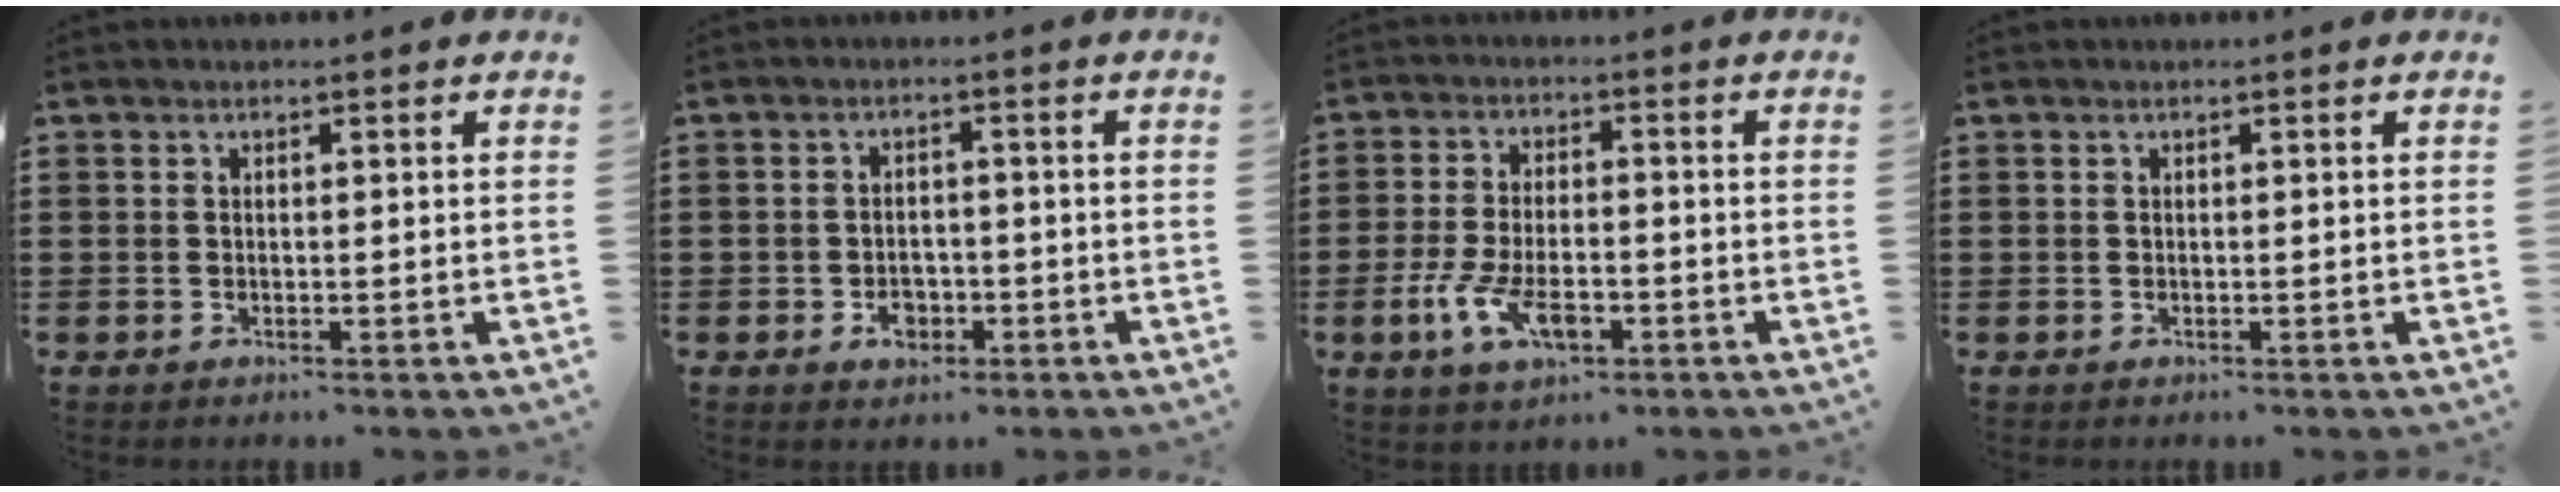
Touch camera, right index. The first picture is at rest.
{"total": 3.0, "force": [-1.3, 2.1, 1.8], "torque": [-0.024, 0.000, -0.027]}
{"total": 7.3, "force": [-3.0, 3.5, 5.7], "torque": [-0.126, -0.002, -0.058]}
{"total": 0.0}